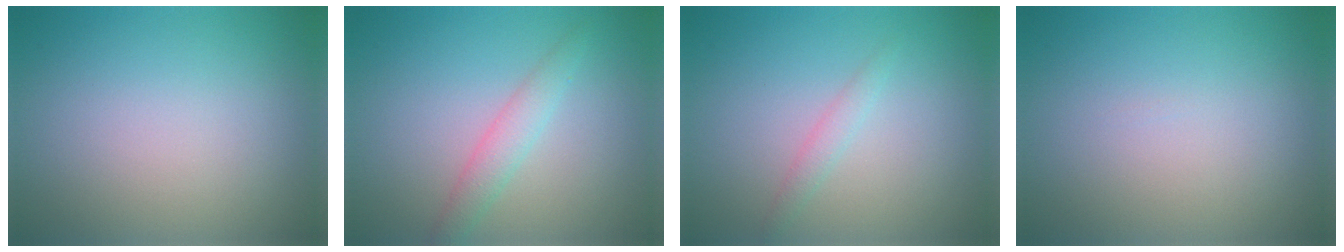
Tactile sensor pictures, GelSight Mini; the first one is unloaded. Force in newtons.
{"total": 1.6, "press": 1.6, "slide": 0.1}
{"total": 1.1, "press": 1.1, "slide": 0.0}
{"total": 0.0}